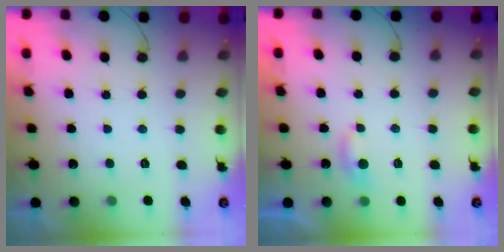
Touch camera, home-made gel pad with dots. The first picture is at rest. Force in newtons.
{"total": 2.8, "press": 2.8, "slide": 0.3}